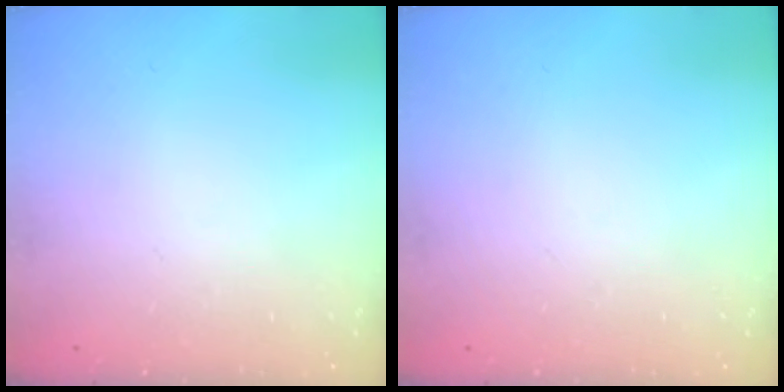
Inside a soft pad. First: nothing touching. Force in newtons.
{"total": 0.0}